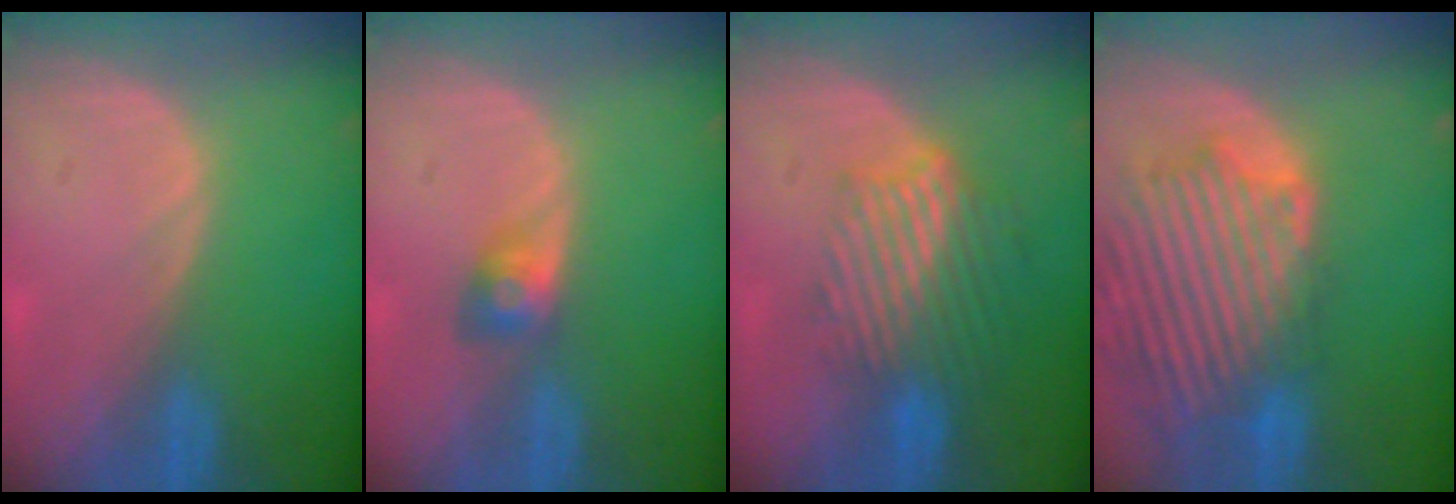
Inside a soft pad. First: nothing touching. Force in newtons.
{"total": 2.8, "press": 2.6, "slide": 1.1}
{"total": 9.5, "press": 8.0, "slide": 5.1}
{"total": 14.0, "press": 11.9, "slide": 7.4}